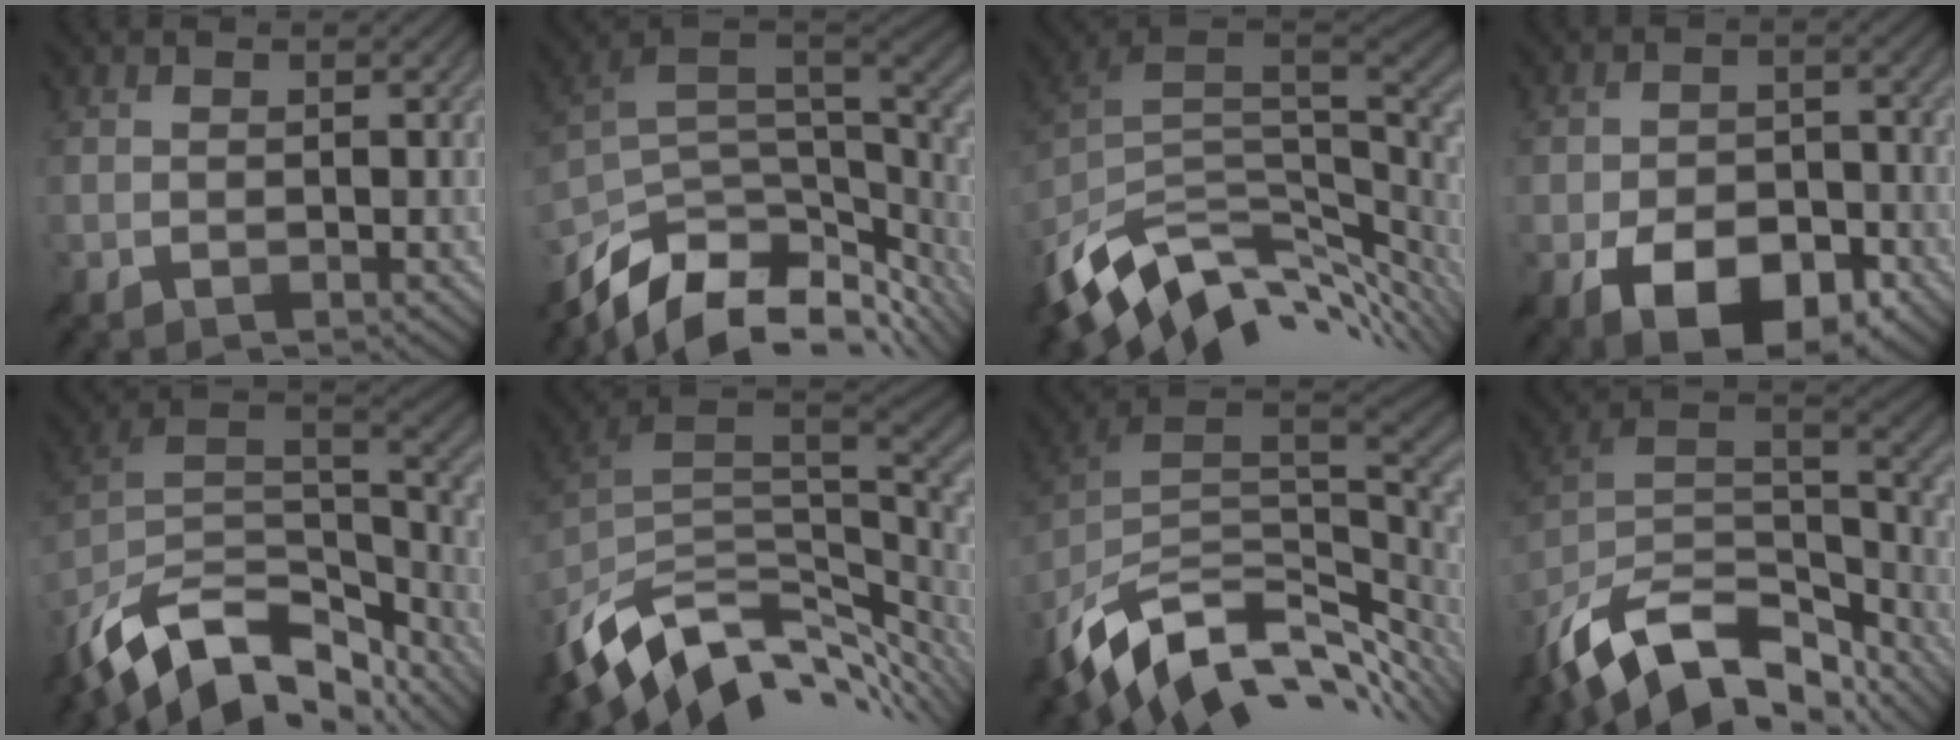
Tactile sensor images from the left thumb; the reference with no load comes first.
{"total": 13.5, "force": [-7.9, 6.3, 8.9], "torque": [-0.219, -0.026, -0.126]}
{"total": 12.9, "force": [-5.4, 6.8, 9.5], "torque": [-0.213, -0.015, -0.096]}
{"total": 10.3, "force": [-4.9, 5.5, 7.2], "torque": [-0.129, -0.008, -0.082]}
{"total": 15.3, "force": [-10.1, 7.0, 9.1], "torque": [-0.225, -0.018, -0.164]}
{"total": 12.5, "force": [-5.7, 6.5, 9.0], "torque": [-0.209, -0.014, -0.096]}
{"total": 13.7, "force": [-5.8, 7.6, 9.9], "torque": [-0.221, -0.014, -0.104]}
{"total": 15.9, "force": [-10.5, 7.3, 9.5], "torque": [-0.235, -0.023, -0.167]}